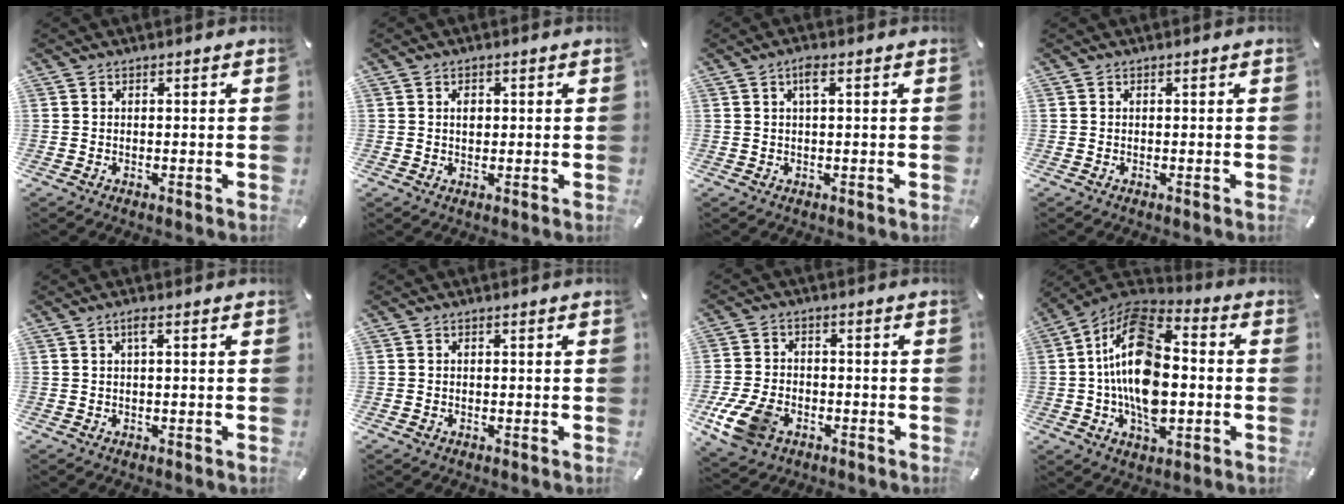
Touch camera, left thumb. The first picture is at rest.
{"total": 2.1, "force": [0.4, 1.5, 1.4], "torque": [-0.015, -0.002, 0.003]}
{"total": 2.8, "force": [0.8, 0.7, 2.5], "torque": [-0.053, 0.006, 0.012]}
{"total": 0.0}
{"total": 2.2, "force": [0.4, 0.3, 2.1], "torque": [-0.042, 0.003, 0.006]}
{"total": 0.6, "force": [-0.2, 0.5, 0.3], "torque": [-0.005, 0.002, -0.005]}
{"total": 10.5, "force": [-4.5, 7.2, 6.3], "torque": [-0.143, 0.014, -0.079]}
{"total": 19.2, "force": [-1.3, 11.5, 15.3], "torque": [-0.318, 0.007, -0.026]}